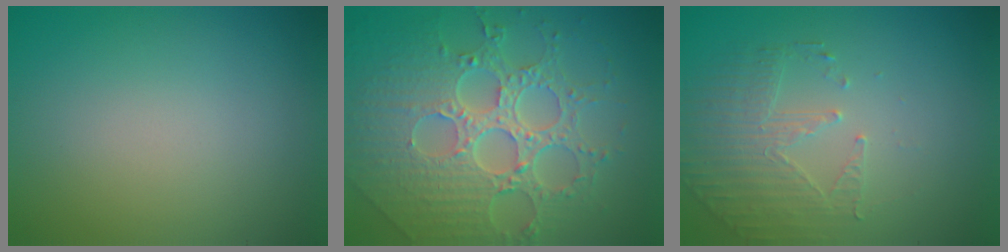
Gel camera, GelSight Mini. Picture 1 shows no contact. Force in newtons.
{"total": 8.1, "press": 6.0, "slide": 5.5}
{"total": 2.2, "press": 1.8, "slide": 1.2}